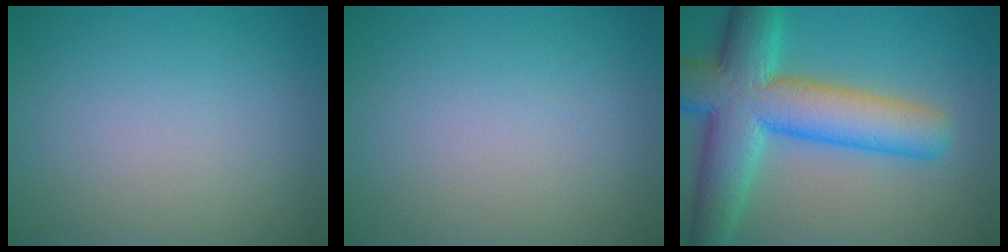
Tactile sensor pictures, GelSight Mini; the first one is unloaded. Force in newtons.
{"total": 0.0}
{"total": 11.0, "press": 11.0, "slide": 0.5}